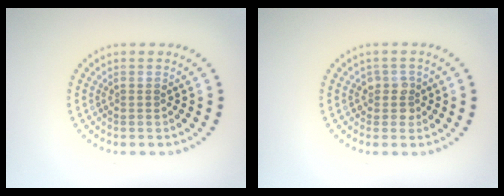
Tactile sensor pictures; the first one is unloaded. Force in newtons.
{"total": 1.6, "press": 1.4, "slide": 0.8}